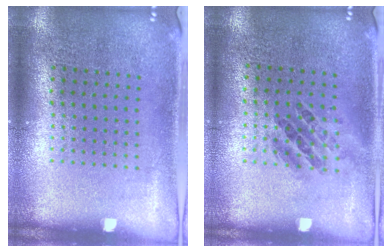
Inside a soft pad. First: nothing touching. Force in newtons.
{"total": 0.9, "press": 0.7, "slide": 0.5}